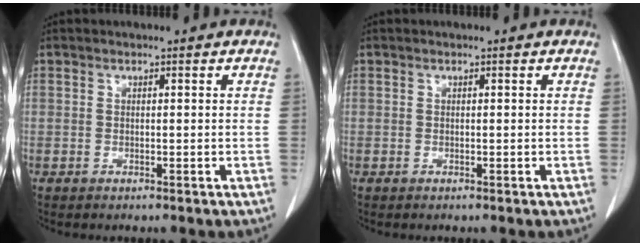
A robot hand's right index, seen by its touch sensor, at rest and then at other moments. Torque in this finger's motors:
{"motor_torque": [-0.03, 0.03, 0.00, 0.00]}